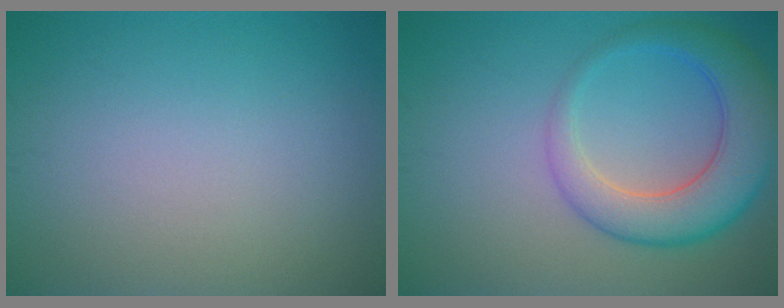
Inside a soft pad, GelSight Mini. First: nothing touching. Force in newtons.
{"total": 6.6, "press": 6.6, "slide": 0.3}